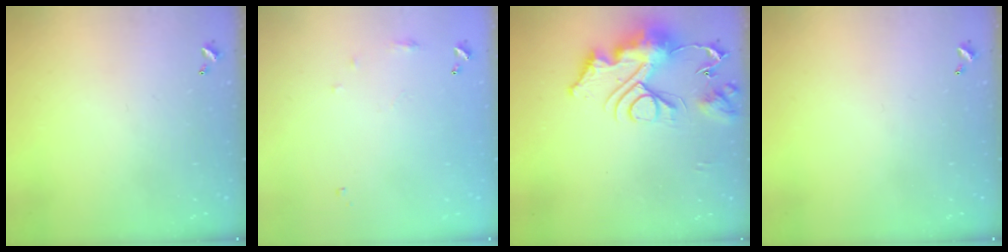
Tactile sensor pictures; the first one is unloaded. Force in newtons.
{"total": 6.7, "press": 6.6, "slide": 0.9}
{"total": 17.1, "press": 17.1, "slide": 1.7}
{"total": 0.0}